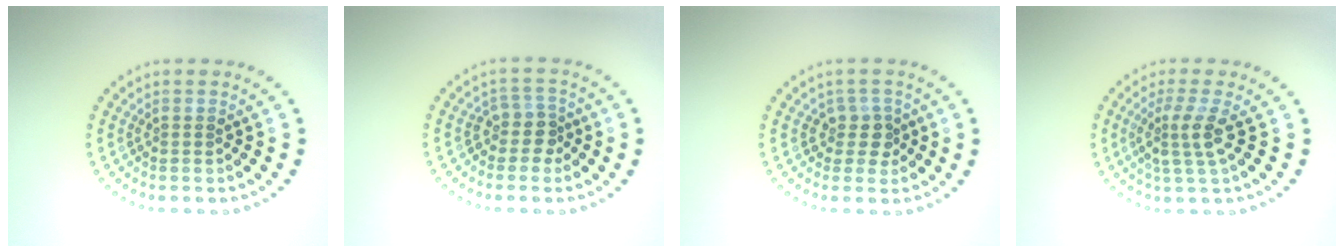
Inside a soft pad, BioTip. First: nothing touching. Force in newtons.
{"total": 2.1, "press": 1.5, "slide": 1.4}
{"total": 2.0, "press": 1.7, "slide": 1.1}
{"total": 2.7, "press": 2.1, "slide": 1.7}